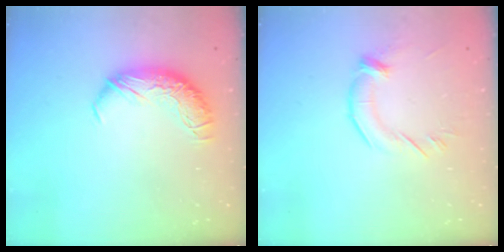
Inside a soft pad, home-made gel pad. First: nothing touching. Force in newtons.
{"total": 1.9, "press": 1.6, "slide": 1.1}